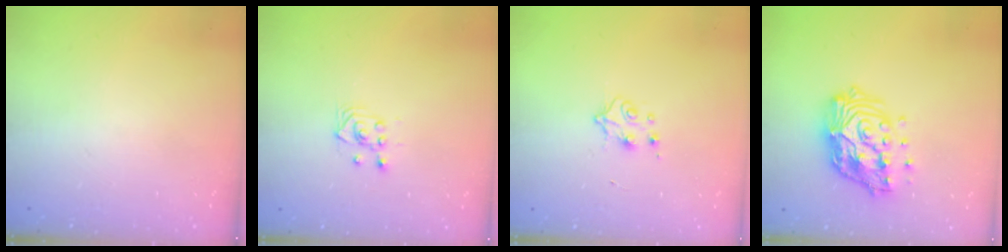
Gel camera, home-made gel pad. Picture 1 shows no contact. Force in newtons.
{"total": 3.4, "press": 3.0, "slide": 1.6}
{"total": 4.1, "press": 4.0, "slide": 0.6}
{"total": 15.3, "press": 15.3, "slide": 1.2}